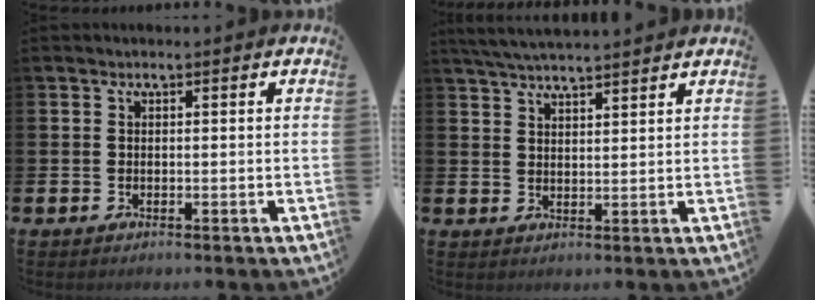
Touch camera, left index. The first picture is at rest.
{"total": 4.4, "force": [4.3, 0.0, 0.9], "torque": [-0.032, -0.014, 0.078]}